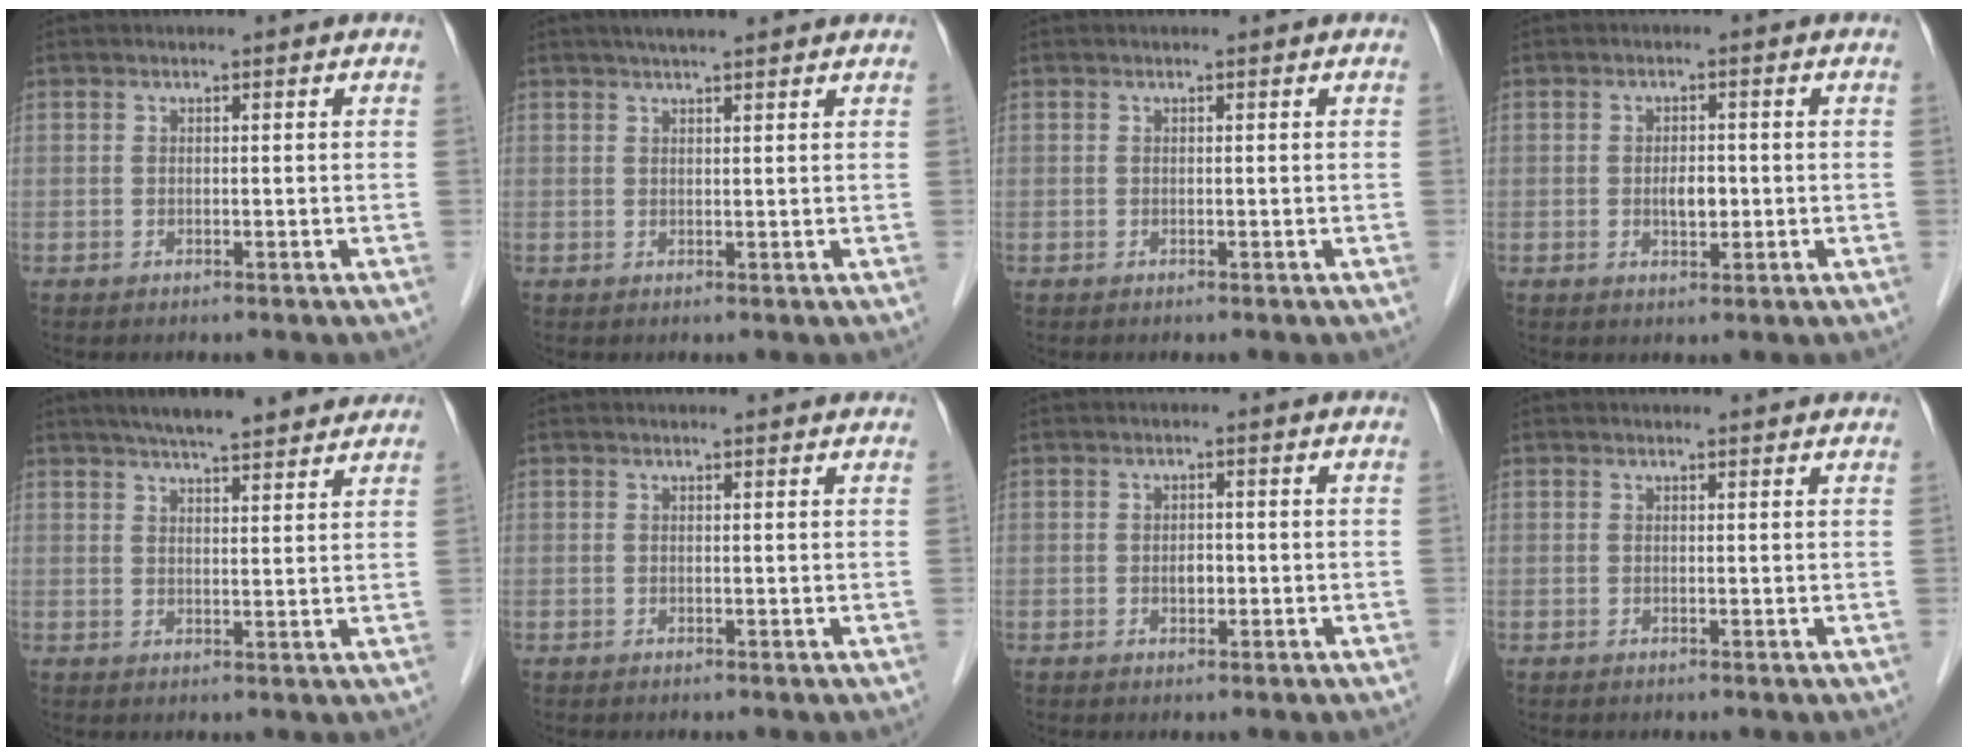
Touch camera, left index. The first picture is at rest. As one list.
[{"total": 5.6, "force": [4.7, 0.5, 3.0], "torque": [-0.040, 0.026, 0.065]}, {"total": 0.0}, {"total": 2.8, "force": [-0.4, 1.5, 2.4], "torque": [-0.043, 0.001, -0.004]}, {"total": 12.2, "force": [10.4, 1.8, 6.2], "torque": [-0.085, 0.022, 0.134]}, {"total": 2.5, "force": [2.4, 0.5, 0.4], "torque": [-0.013, 0.009, 0.021]}, {"total": 1.6, "force": [-0.3, 1.0, 1.2], "torque": [-0.020, 0.002, -0.004]}, {"total": 3.3, "force": [3.1, 0.7, 0.5], "torque": [-0.011, 0.010, 0.028]}]